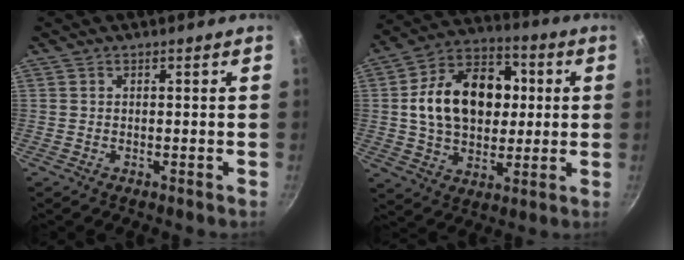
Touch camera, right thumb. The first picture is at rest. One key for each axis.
{"total": 19.9, "fx": 2.2, "fy": 14.2, "fz": 13.8, "tx": -0.190, "ty": 0.024, "tz": 0.028}